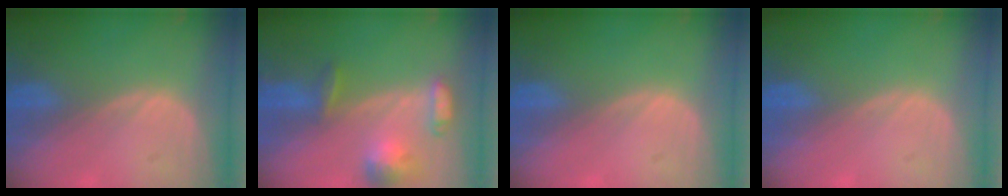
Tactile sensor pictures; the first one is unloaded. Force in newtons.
{"total": 6.6, "press": 6.3, "slide": 2.2}
{"total": 0.0}
{"total": 0.0}